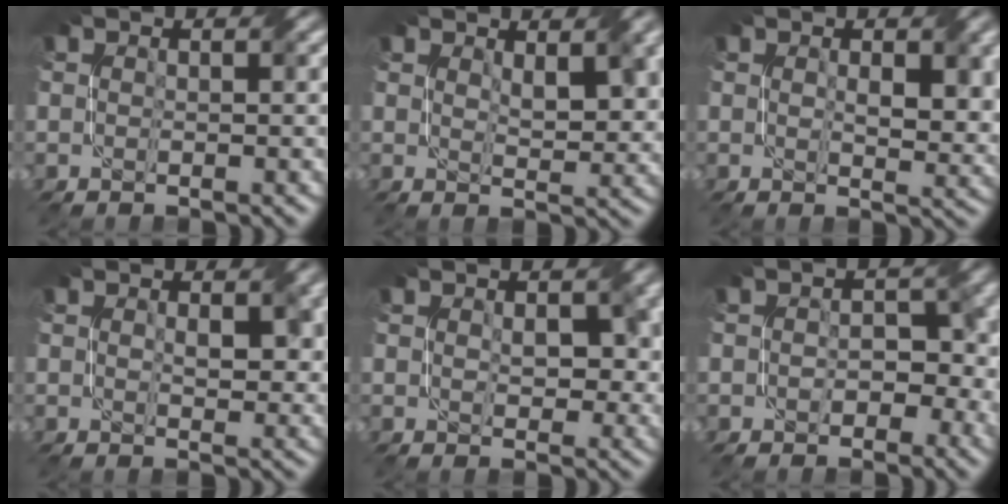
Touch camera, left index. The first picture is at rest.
{"total": 3.1, "force": [1.7, 1.1, 2.4], "torque": [-0.039, 0.002, 0.040]}
{"total": 3.6, "force": [1.0, 1.5, 3.1], "torque": [-0.050, 0.002, 0.027]}
{"total": 2.6, "force": [0.8, 1.3, 2.1], "torque": [-0.032, 0.001, 0.022]}
{"total": 3.6, "force": [0.7, 2.3, 2.7], "torque": [-0.038, -0.001, 0.023]}
{"total": 3.1, "force": [-0.6, 2.4, 1.8], "torque": [-0.004, 0.002, 0.000]}